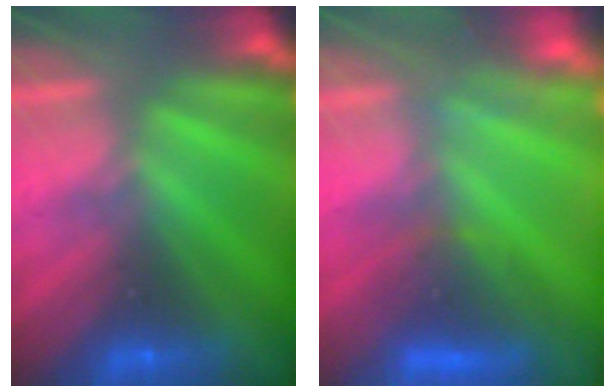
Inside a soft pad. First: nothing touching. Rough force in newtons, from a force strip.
{"total": 5.3}